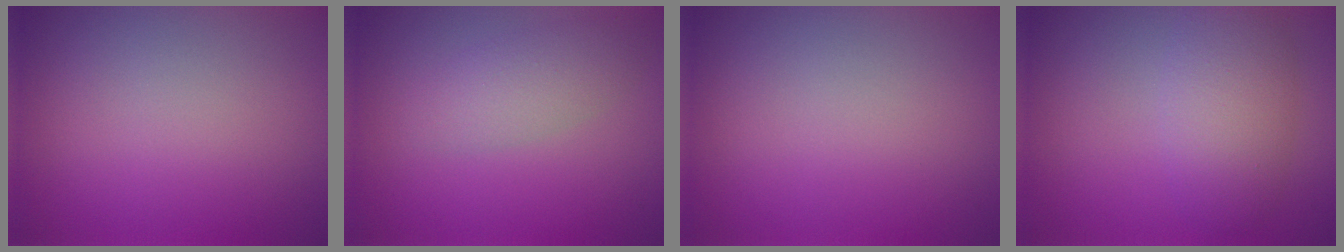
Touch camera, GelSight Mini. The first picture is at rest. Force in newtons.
{"total": 2.6, "press": 2.6, "slide": 0.1}
{"total": 0.0}
{"total": 4.5, "press": 4.5, "slide": 0.3}